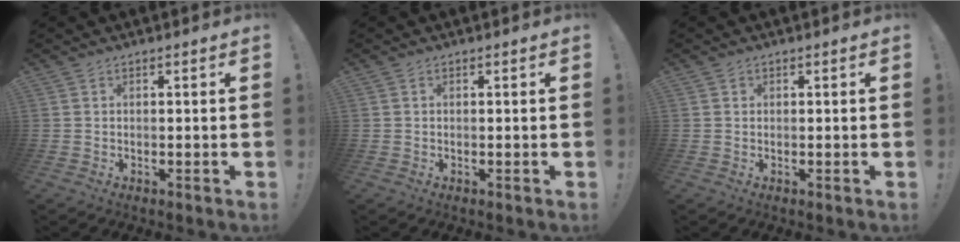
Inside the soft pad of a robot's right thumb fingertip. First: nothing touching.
{"total": 0.0}
{"total": 0.8, "force": [0.8, -0.1, -0.1], "torque": [0.003, -0.002, 0.015]}